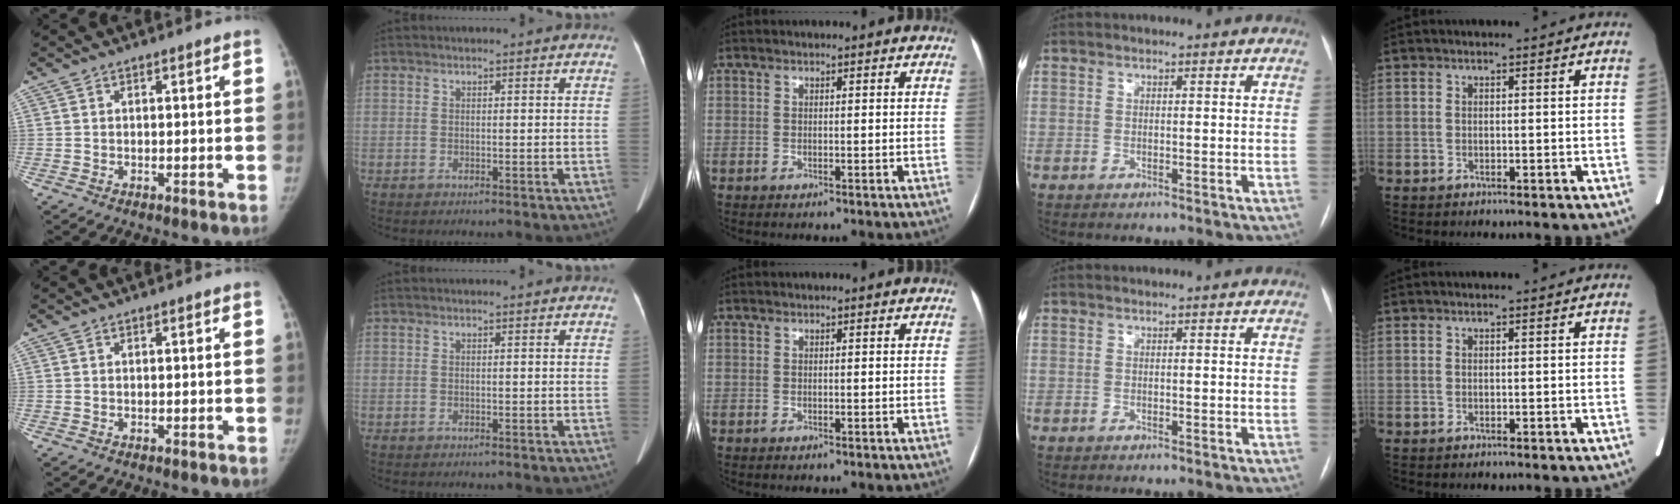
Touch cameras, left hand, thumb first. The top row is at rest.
{}